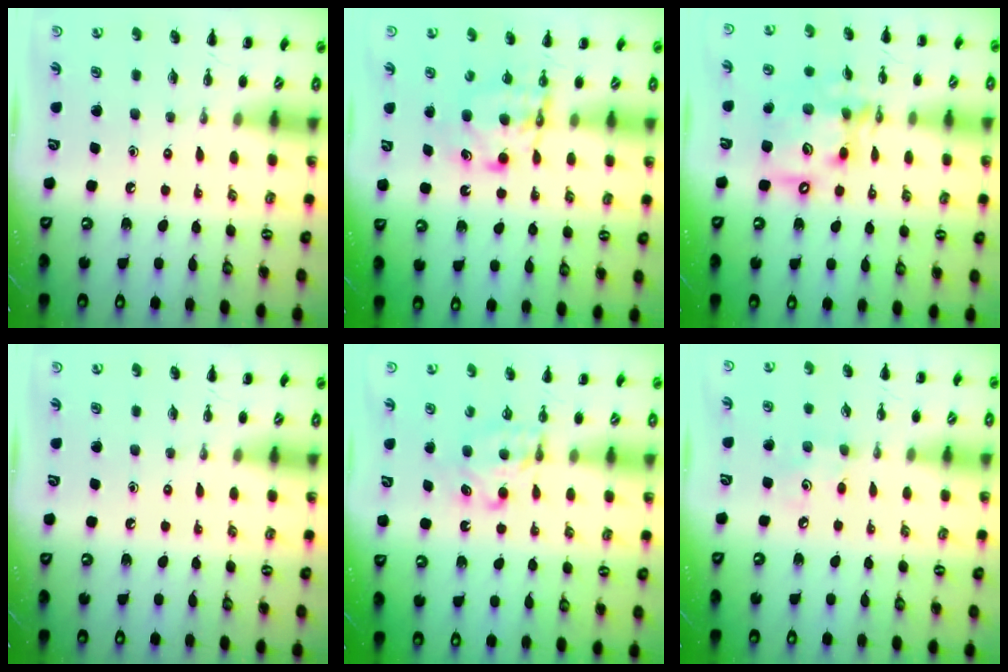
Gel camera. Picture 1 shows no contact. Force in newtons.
{"total": 6.8, "press": 6.7, "slide": 0.8}
{"total": 14.1, "press": 13.6, "slide": 3.7}
{"total": 0.0}
{"total": 6.0, "press": 6.0, "slide": 0.7}
{"total": 3.8, "press": 3.7, "slide": 0.7}